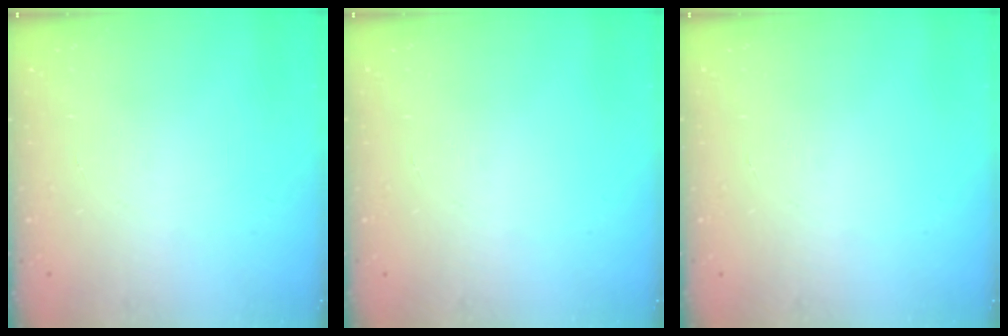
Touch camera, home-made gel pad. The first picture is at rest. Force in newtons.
{"total": 0.0}
{"total": 0.0}